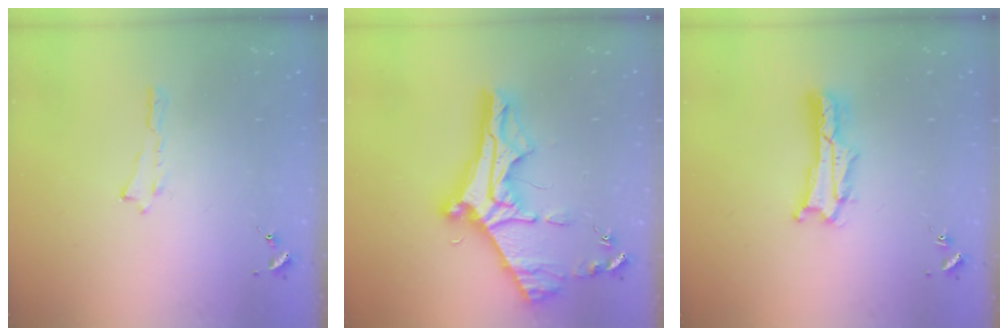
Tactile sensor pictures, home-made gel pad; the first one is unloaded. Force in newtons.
{"total": 11.8, "press": 11.7, "slide": 1.4}
{"total": 2.1, "press": 2.1, "slide": 0.3}